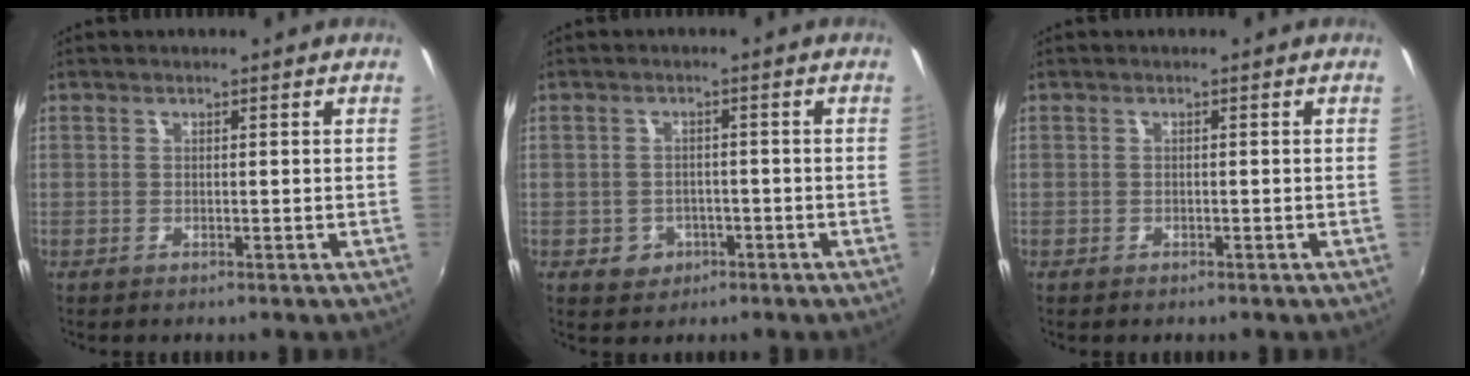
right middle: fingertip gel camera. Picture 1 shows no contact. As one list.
[{"total": 4.7, "force": [-1.9, 4.2, 1.2], "torque": [-0.034, 0.004, -0.023]}, {"total": 1.1, "force": [-0.7, 0.8, 0.2], "torque": [-0.007, -0.003, -0.010]}]